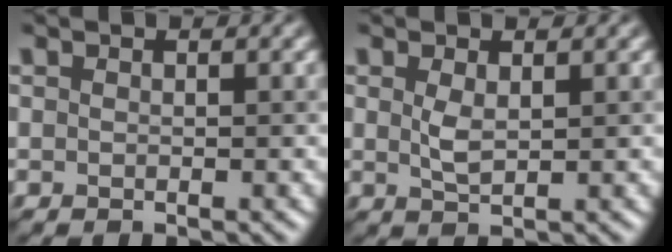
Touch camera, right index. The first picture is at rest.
{"total": 1.7, "force": [0.5, 0.7, 1.5], "torque": [-0.037, 0.000, 0.014]}